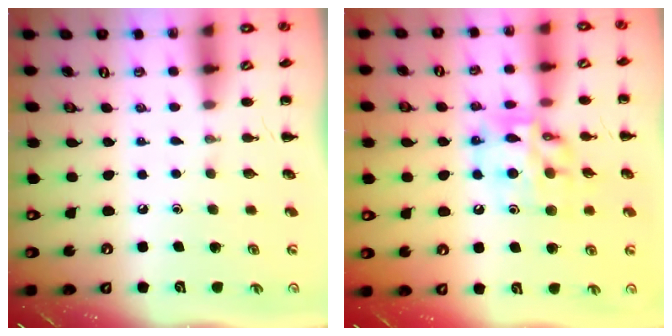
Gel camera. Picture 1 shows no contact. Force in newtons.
{"total": 13.2, "press": 12.9, "slide": 2.7}